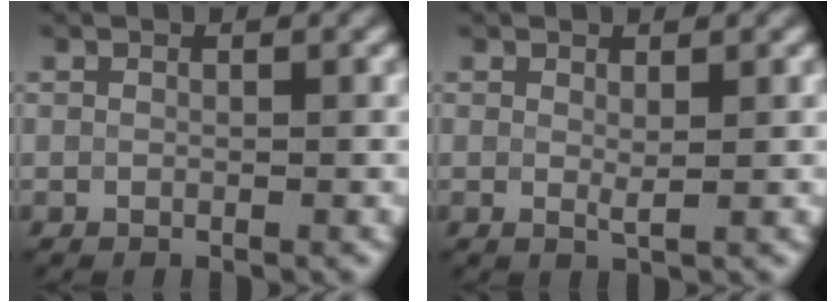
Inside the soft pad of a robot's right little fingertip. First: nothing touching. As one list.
[{"total": 0.8, "force": [0.3, 0.1, 0.7], "torque": [-0.013, -0.004, 0.005]}]